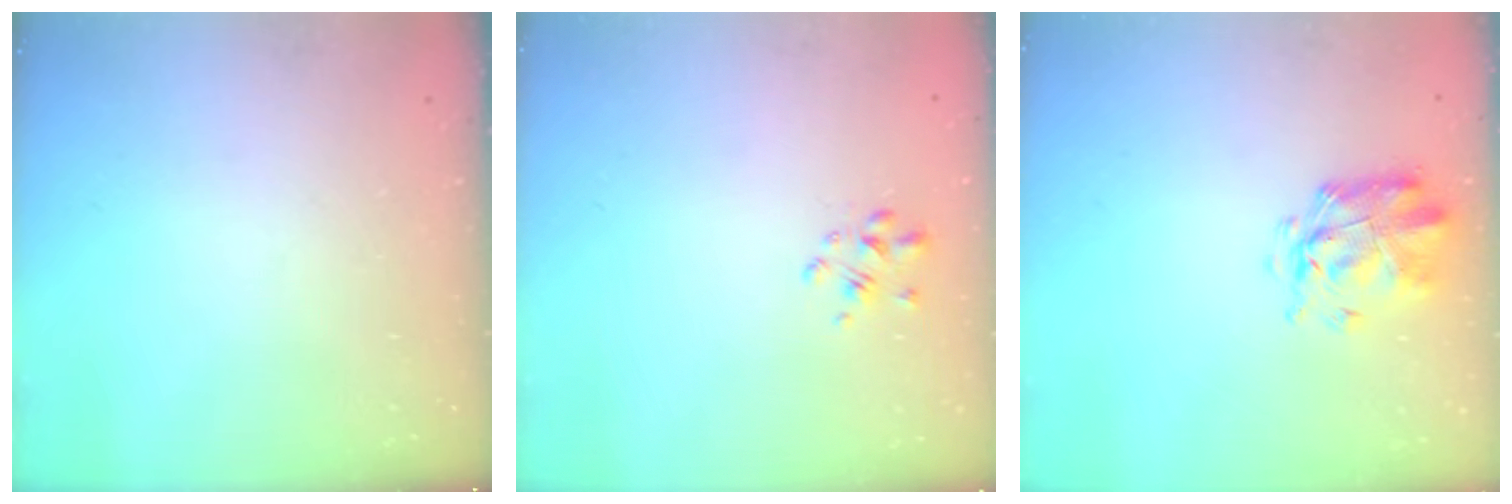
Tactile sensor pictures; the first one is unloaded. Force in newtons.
{"total": 2.5, "press": 2.3, "slide": 1.1}
{"total": 3.1, "press": 2.9, "slide": 1.0}